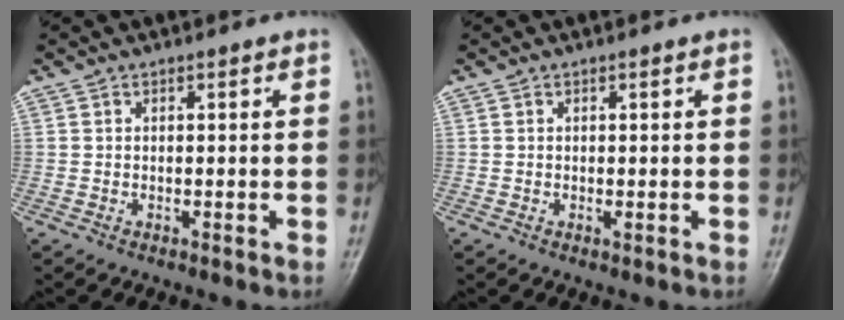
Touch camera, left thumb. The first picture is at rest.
{"total": 0.7, "force": [0.0, 0.2, 0.6], "torque": [-0.008, 0.000, 0.003]}